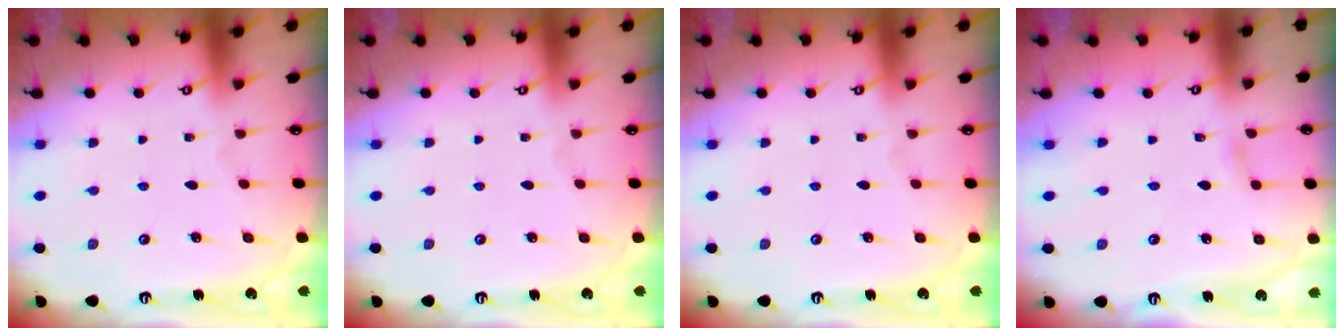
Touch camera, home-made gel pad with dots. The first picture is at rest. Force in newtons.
{"total": 0.0}
{"total": 0.0}
{"total": 1.7, "press": 1.7, "slide": 0.2}